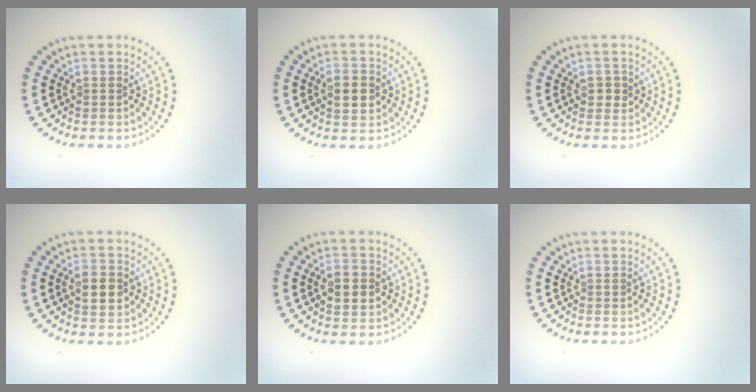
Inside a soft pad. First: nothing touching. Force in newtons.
{"total": 2.3, "press": 2.3, "slide": 0.2}
{"total": 1.2, "press": 1.1, "slide": 0.5}
{"total": 2.9, "press": 2.9, "slide": 0.1}
{"total": 3.0, "press": 3.0, "slide": 0.0}
{"total": 0.0}